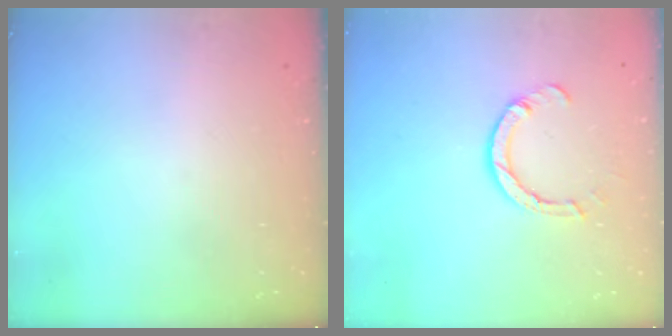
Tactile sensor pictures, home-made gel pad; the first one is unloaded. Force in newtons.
{"total": 4.2, "press": 4.2, "slide": 0.1}